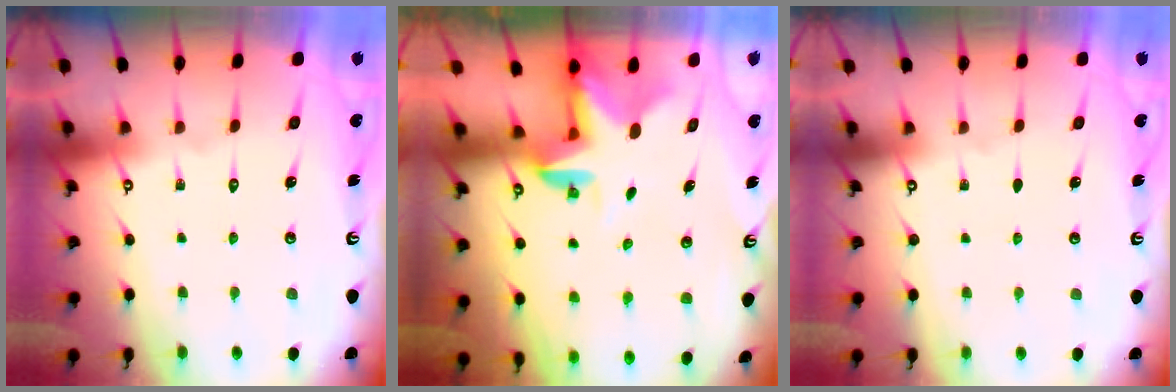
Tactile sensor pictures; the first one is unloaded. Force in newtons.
{"total": 3.3, "press": 3.3, "slide": 0.1}
{"total": 0.0}